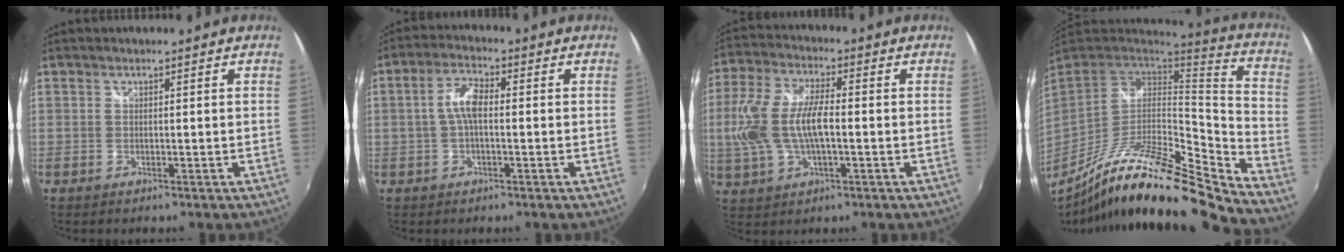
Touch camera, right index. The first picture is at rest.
{"total": 5.1, "force": [-0.3, 2.0, 4.6], "torque": [-0.096, 0.014, -0.007]}
{"total": 13.0, "force": [-0.9, 5.8, 11.6], "torque": [-0.252, 0.007, -0.016]}
{"total": 22.1, "force": [-17.1, 1.9, 13.8], "torque": [-0.224, -0.030, -0.306]}